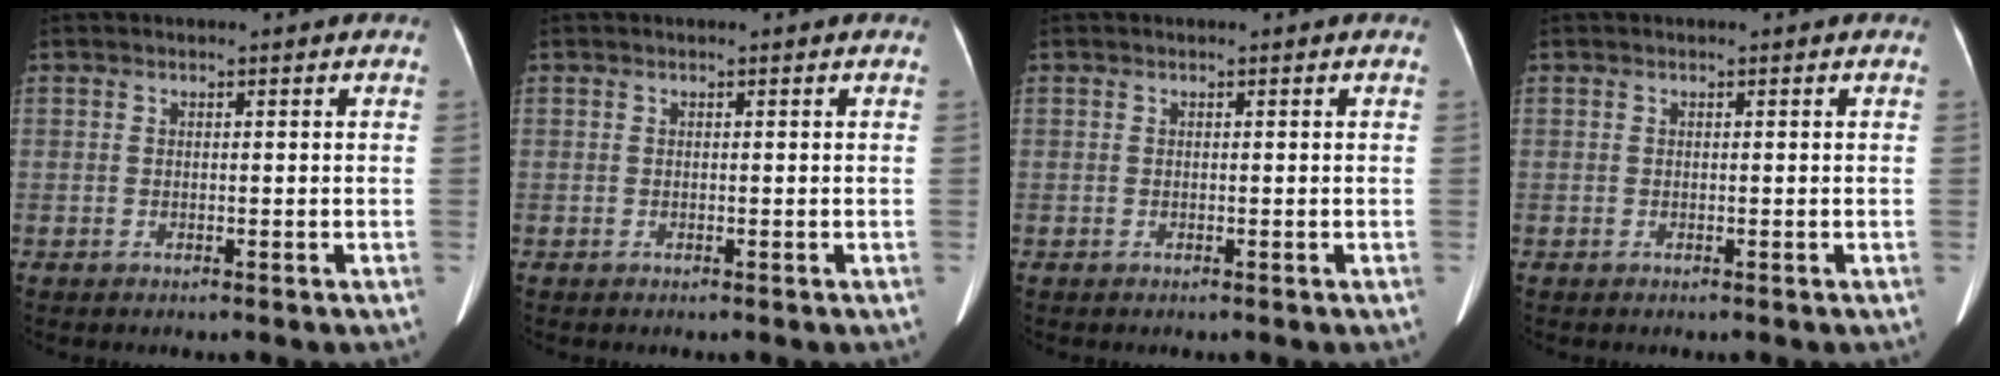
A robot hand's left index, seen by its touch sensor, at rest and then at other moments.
{"total": 0.0}
{"total": 0.0}
{"total": 0.0}